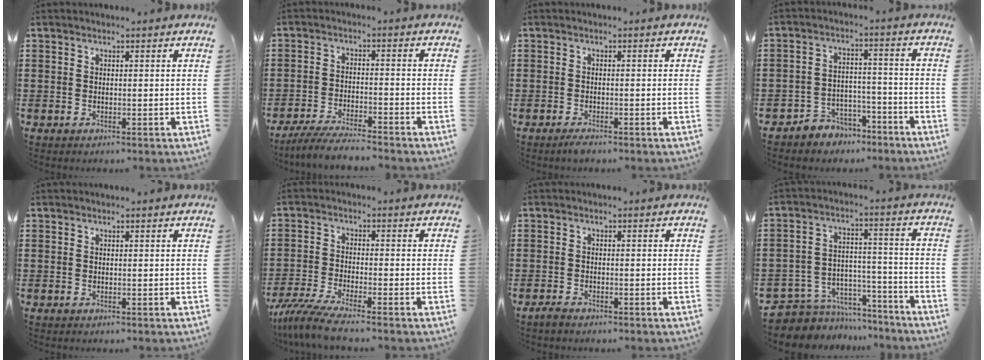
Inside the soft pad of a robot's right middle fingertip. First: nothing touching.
{"total": 4.8, "force": [-4.5, 0.2, 1.5], "torque": [-0.033, -0.006, -0.091]}
{"total": 1.1, "force": [-0.8, 0.1, 0.7], "torque": [-0.013, -0.006, -0.015]}
{"total": 4.7, "force": [-4.3, 1.9, 0.0], "torque": [-0.009, 0.013, -0.089]}
{"total": 0.0}
{"total": 5.5, "force": [-4.8, 0.1, 2.8], "torque": [-0.082, -0.024, -0.099]}
{"total": 1.4, "force": [-1.2, 0.5, 0.4], "torque": [-0.011, 0.003, -0.026]}
{"total": 6.2, "force": [-5.5, 3.0, 0.4], "torque": [-0.024, 0.010, -0.110]}